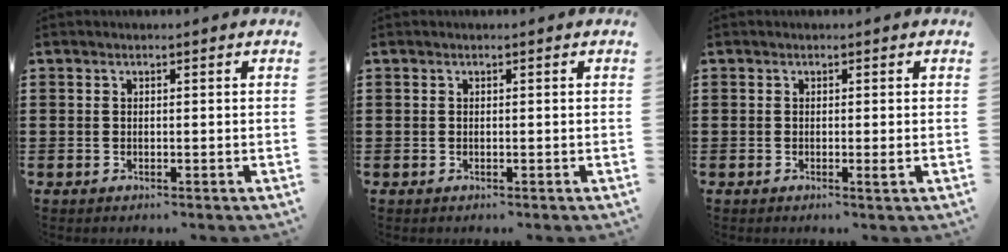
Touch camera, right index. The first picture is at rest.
{"total": 0.0}
{"total": 1.1, "force": [-0.2, -0.1, 1.1], "torque": [-0.019, -0.007, -0.003]}